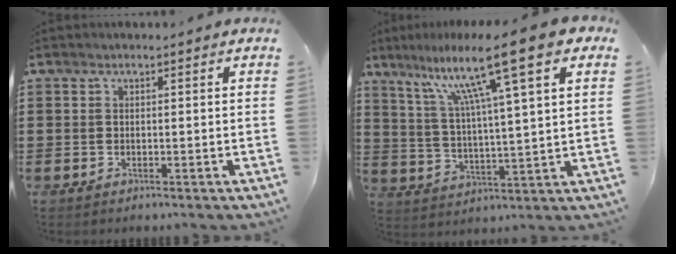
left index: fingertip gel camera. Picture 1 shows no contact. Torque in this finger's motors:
{"motor_torque": [1.56, -0.58, 1.05, 0.21]}